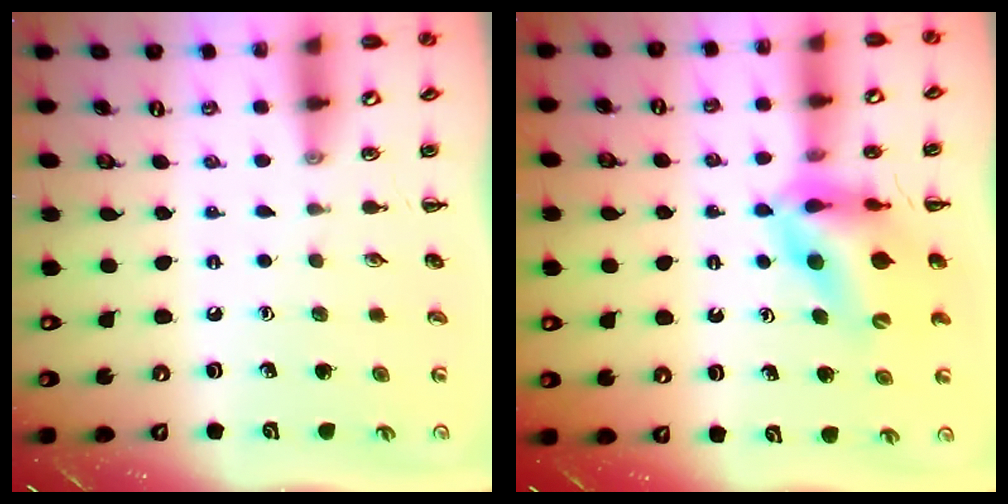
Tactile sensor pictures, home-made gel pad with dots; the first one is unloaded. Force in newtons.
{"total": 11.8, "press": 11.1, "slide": 3.9}